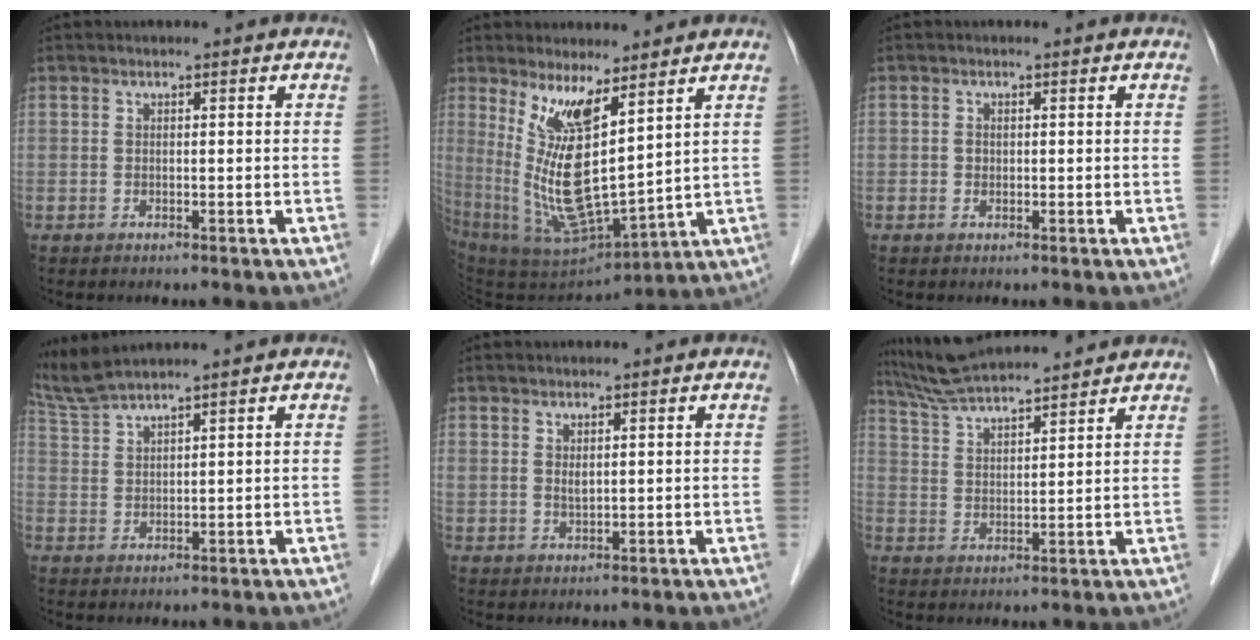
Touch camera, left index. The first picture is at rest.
{"total": 12.4, "force": [5.3, 2.4, 11.0], "torque": [-0.226, -0.022, 0.113]}
{"total": 0.7, "force": [-0.1, 0.6, 0.3], "torque": [-0.007, 0.001, -0.001]}
{"total": 5.5, "force": [5.1, -1.4, 1.6], "torque": [-0.053, 0.010, 0.112]}
{"total": 1.5, "force": [0.8, 0.7, 1.0], "torque": [-0.025, -0.004, 0.023]}
{"total": 12.9, "force": [11.9, 1.1, 4.8], "torque": [-0.093, 0.029, 0.205]}